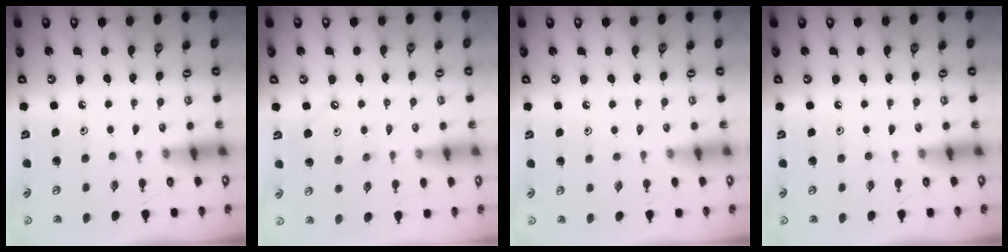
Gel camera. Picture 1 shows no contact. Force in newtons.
{"total": 2.8, "press": 2.8, "slide": 0.5}
{"total": 1.9, "press": 1.9, "slide": 0.3}
{"total": 0.0}